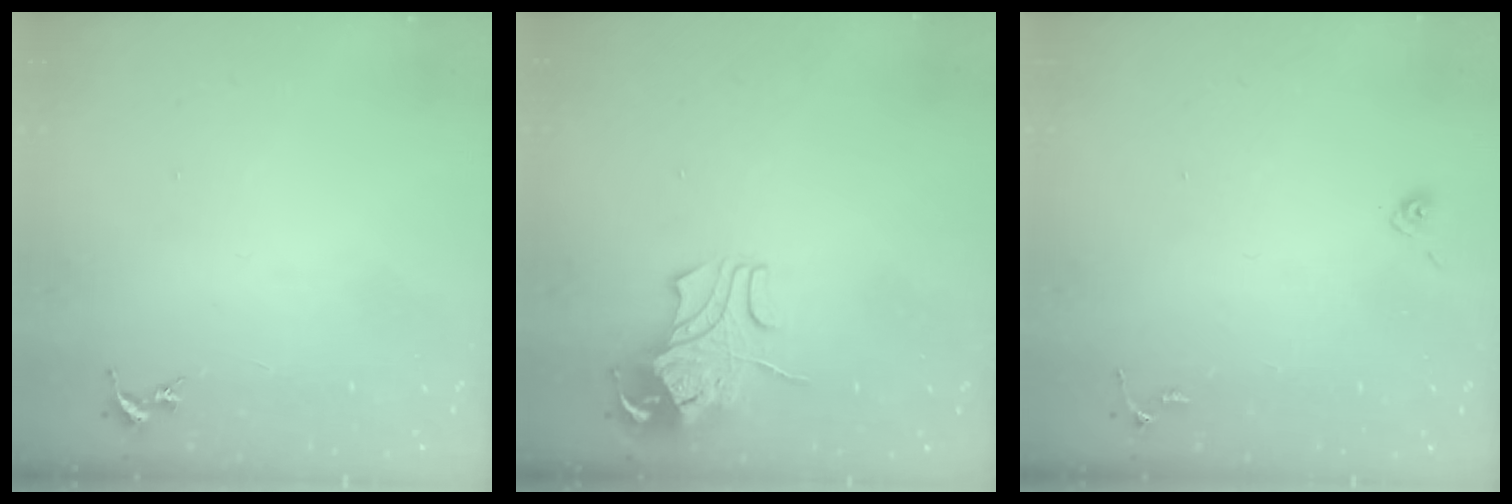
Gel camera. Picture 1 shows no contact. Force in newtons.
{"total": 9.4, "press": 9.4, "slide": 1.1}
{"total": 4.8, "press": 4.8, "slide": 0.4}